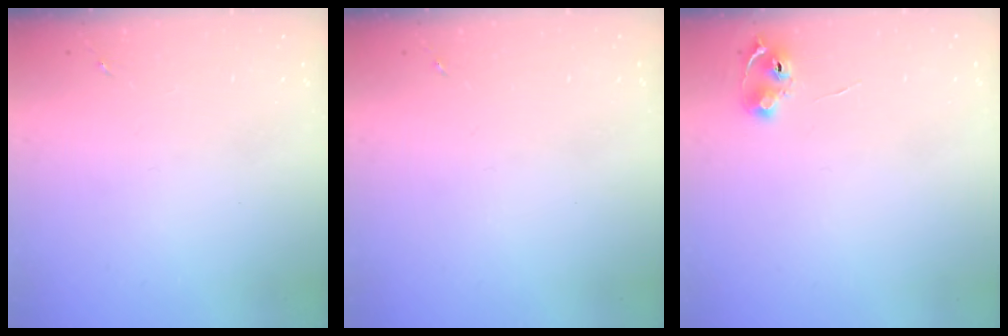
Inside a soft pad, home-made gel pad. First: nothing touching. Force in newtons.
{"total": 0.0}
{"total": 6.3, "press": 6.3, "slide": 0.8}